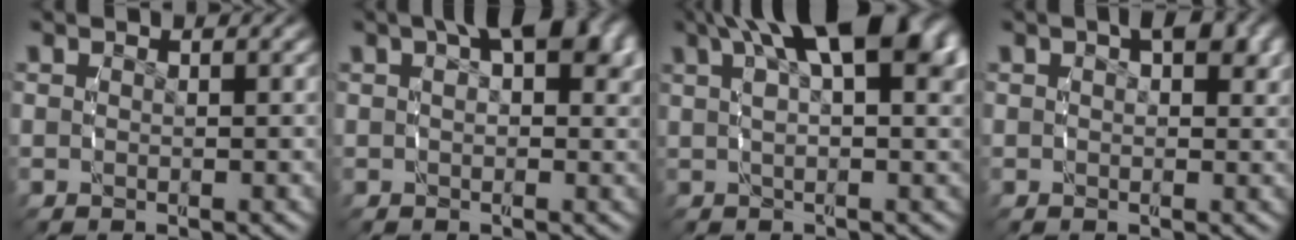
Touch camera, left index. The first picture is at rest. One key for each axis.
{"total": 5.7, "fx": 2.1, "fy": 2.7, "fz": 4.5, "tx": -0.050, "ty": 0.004, "tz": 0.029}
{"total": 11.3, "fx": 4.8, "fy": 4.7, "fz": 9.1, "tx": -0.114, "ty": 0.031, "tz": 0.061}
{"total": 2.8, "fx": 1.0, "fy": 1.6, "fz": 2.0, "tx": -0.023, "ty": -0.004, "tz": 0.017}